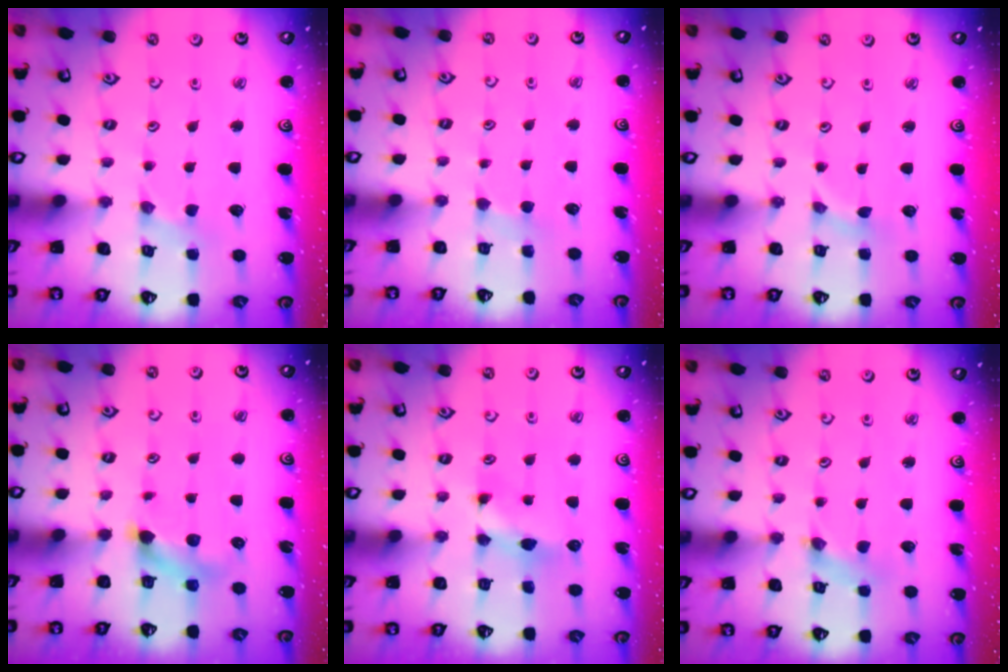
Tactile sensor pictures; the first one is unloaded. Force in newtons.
{"total": 2.0, "press": 2.0, "slide": 0.3}
{"total": 0.0}
{"total": 6.1, "press": 6.0, "slide": 0.4}
{"total": 6.5, "press": 6.5, "slide": 0.6}
{"total": 0.0}